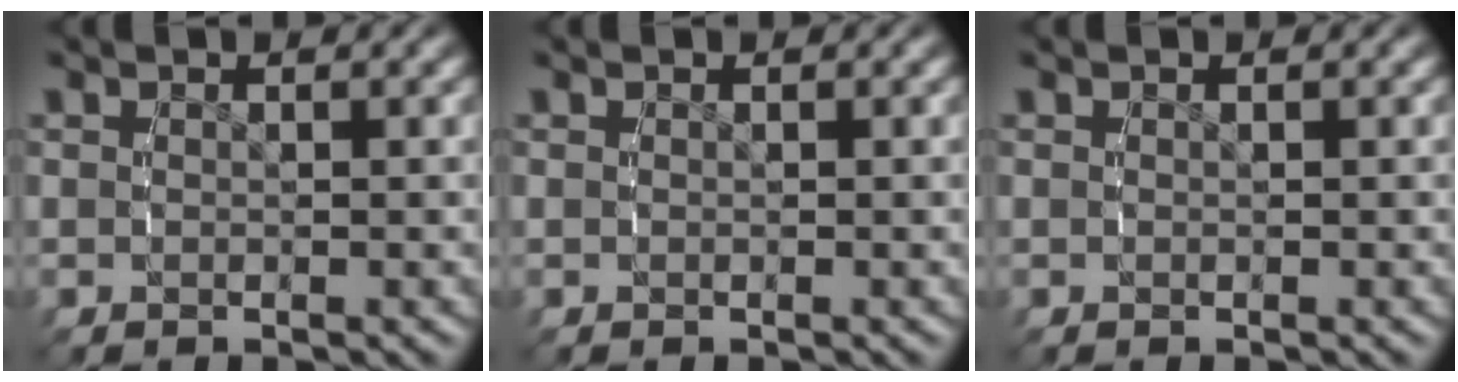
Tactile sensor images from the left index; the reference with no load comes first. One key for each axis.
{"total": 0.0}
{"total": 0.0}